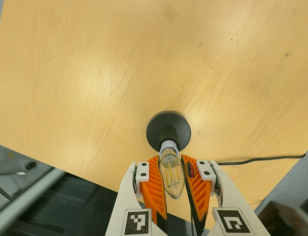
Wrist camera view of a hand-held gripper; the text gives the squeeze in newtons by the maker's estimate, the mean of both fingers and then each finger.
{"total": 20.6, "left": 21.2, "right": 19.9}